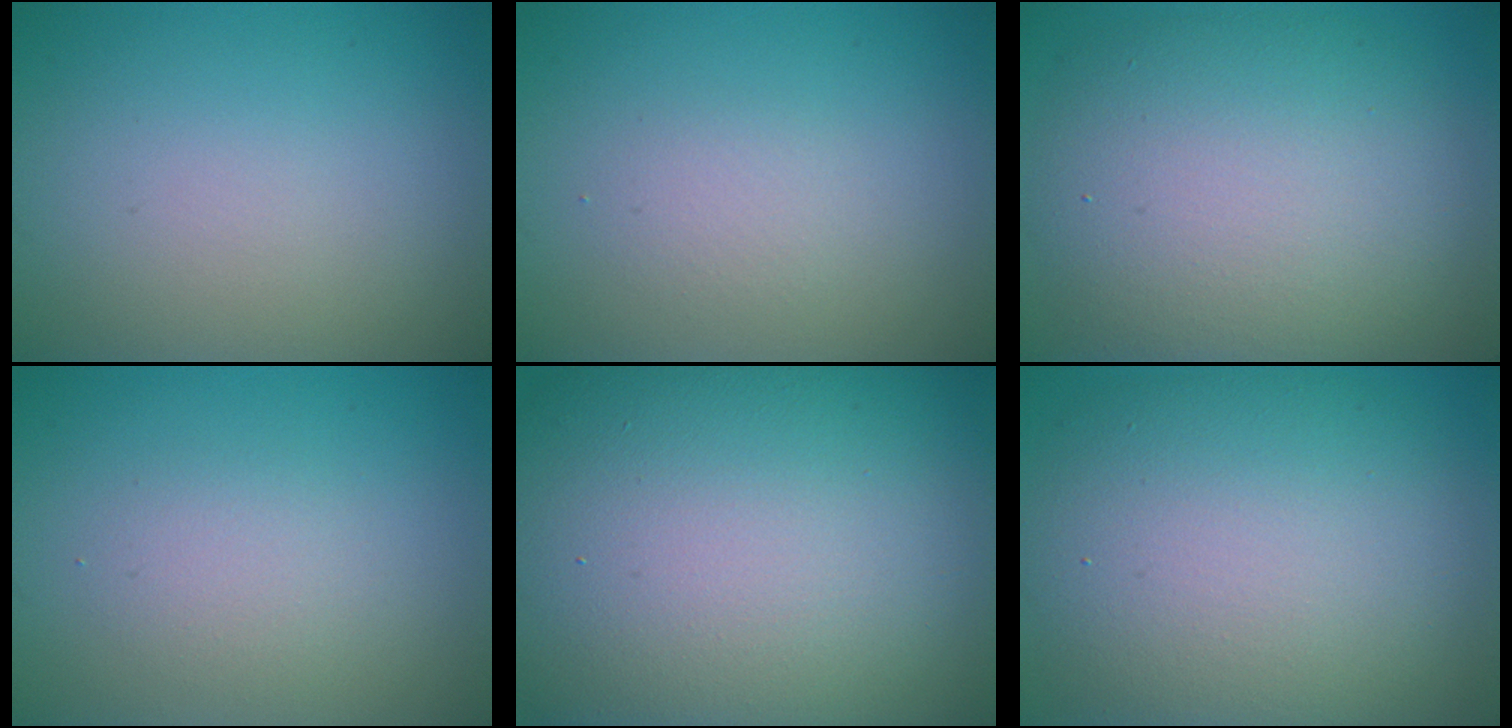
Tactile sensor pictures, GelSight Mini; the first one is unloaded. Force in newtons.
{"total": 1.3, "press": 1.3, "slide": 0.1}
{"total": 10.3, "press": 10.3, "slide": 0.4}
{"total": 1.9, "press": 1.8, "slide": 0.2}
{"total": 23.0, "press": 22.9, "slide": 1.0}
{"total": 11.8, "press": 11.8, "slide": 0.5}